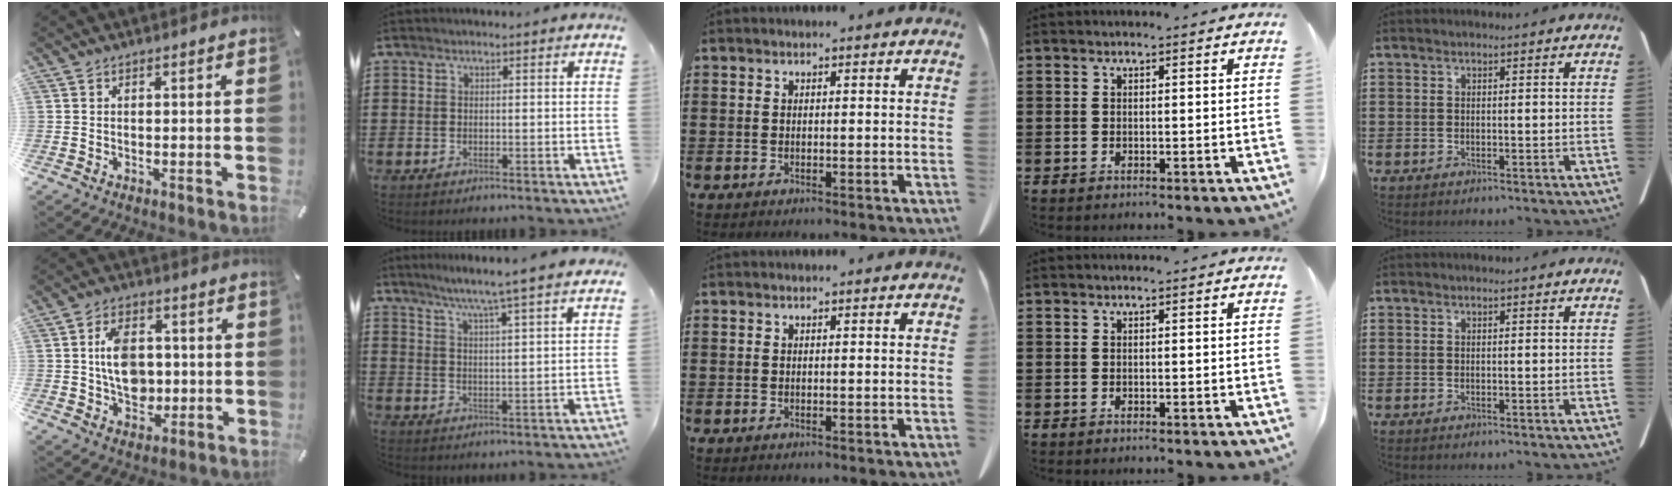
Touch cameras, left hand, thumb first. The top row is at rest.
{"thumb": {"total": 10.5, "force": [0.3, 7.8, 7.1], "torque": [-0.117, 0.008, 0.005]}, "index": {"total": 5.7, "force": [4.9, -1.5, 2.4], "torque": [-0.064, -0.029, 0.080]}}